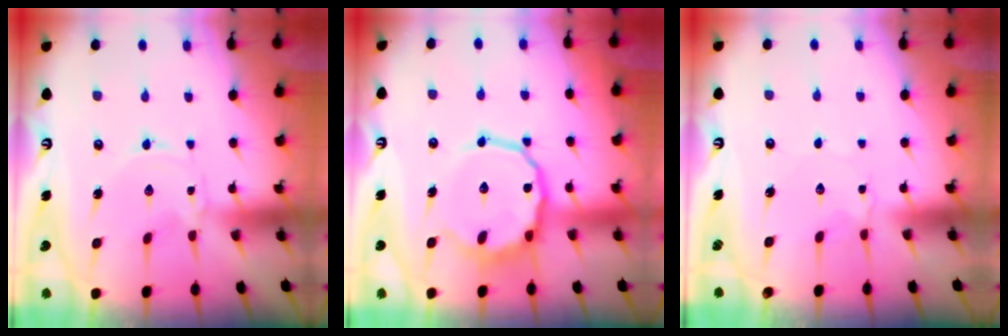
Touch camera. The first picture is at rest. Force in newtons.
{"total": 12.4, "press": 12.1, "slide": 2.6}
{"total": 2.2, "press": 2.2, "slide": 0.3}